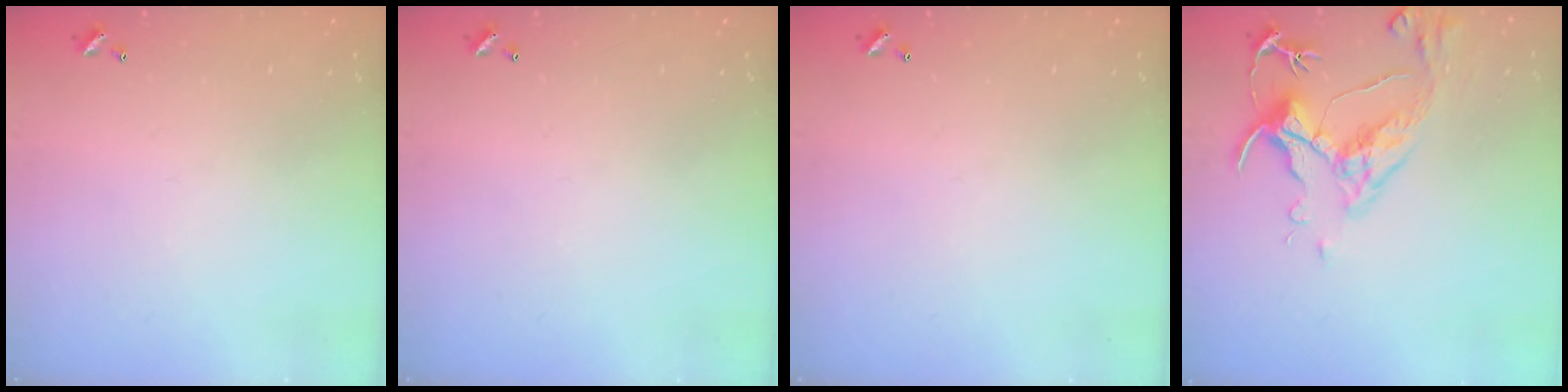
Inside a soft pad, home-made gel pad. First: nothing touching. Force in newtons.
{"total": 0.0}
{"total": 0.0}
{"total": 5.0, "press": 4.8, "slide": 1.4}